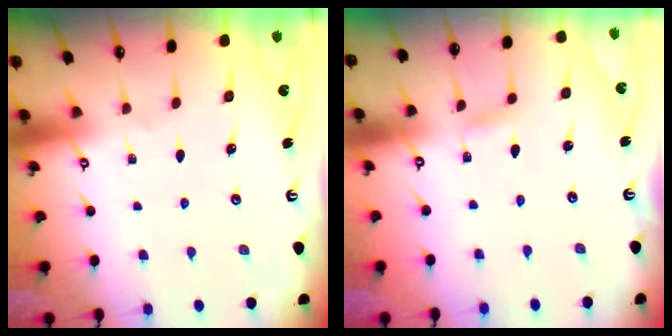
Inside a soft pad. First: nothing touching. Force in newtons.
{"total": 1.4, "press": 1.4, "slide": 0.1}